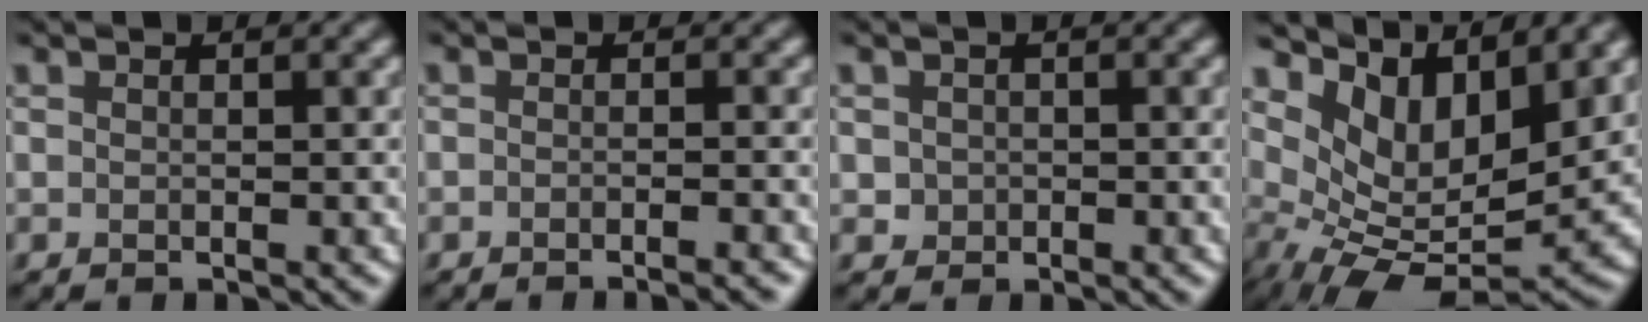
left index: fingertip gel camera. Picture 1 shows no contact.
{"total": 1.7, "force": [-1.3, 0.2, 1.1], "torque": [-0.005, -0.006, -0.026]}
{"total": 1.2, "force": [-0.3, 1.2, 0.3], "torque": [-0.008, -0.004, -0.004]}
{"total": 9.5, "force": [2.8, 4.7, 7.7], "torque": [-0.140, -0.011, 0.056]}